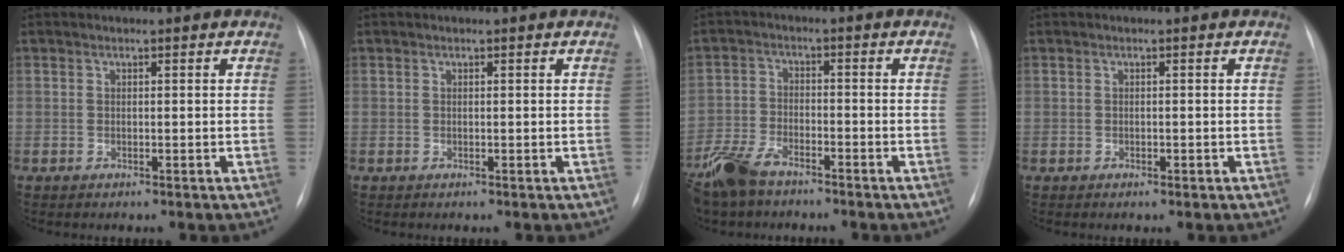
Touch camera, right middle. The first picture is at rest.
{"total": 0.0}
{"total": 8.0, "force": [-6.3, 3.0, 3.8], "torque": [-0.090, -0.016, -0.123]}
{"total": 0.5, "force": [-0.3, 0.1, 0.4], "torque": [-0.011, -0.002, -0.002]}